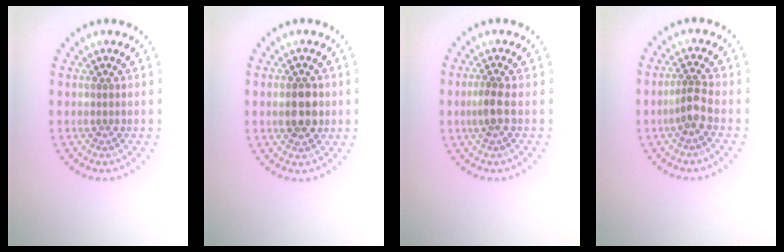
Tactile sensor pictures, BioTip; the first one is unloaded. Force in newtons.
{"total": 3.3, "press": 3.3, "slide": 0.1}
{"total": 1.8, "press": 1.5, "slide": 0.9}
{"total": 2.0, "press": 1.6, "slide": 1.1}